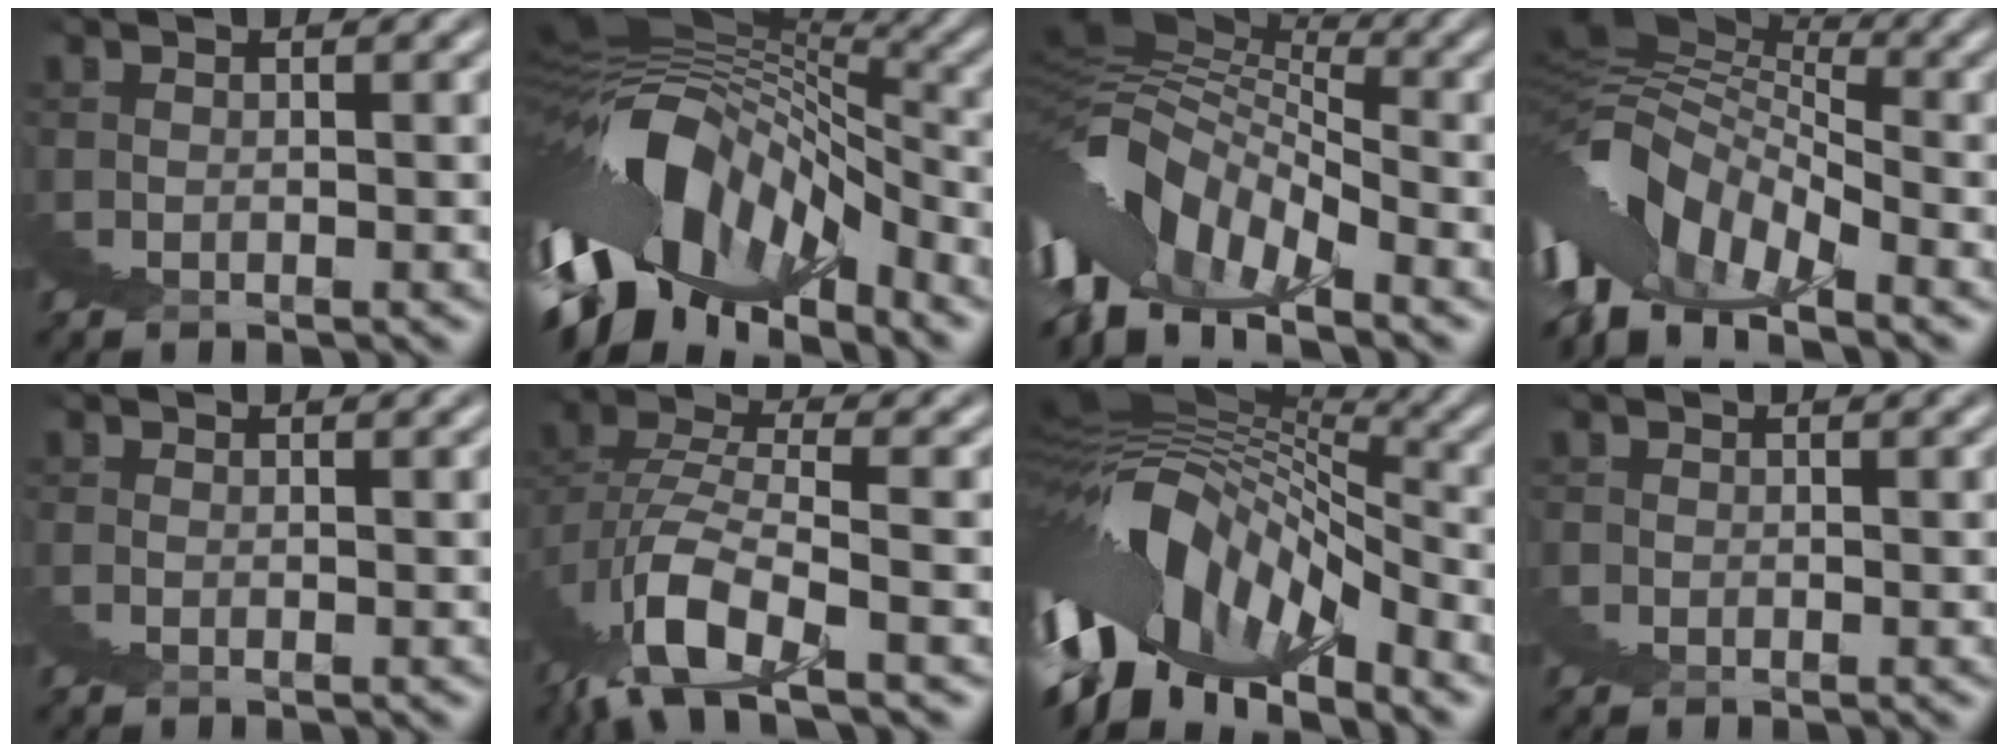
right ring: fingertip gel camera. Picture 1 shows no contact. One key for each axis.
{"total": 12.7, "fx": -1.2, "fy": 5.1, "fz": 11.5, "tx": -0.129, "ty": 0.026, "tz": -0.024}
{"total": 7.8, "fx": 1.8, "fy": 3.2, "fz": 6.8, "tx": -0.066, "ty": 0.028, "tz": 0.014}
{"total": 7.0, "fx": 1.8, "fy": 2.8, "fz": 6.2, "tx": -0.057, "ty": 0.027, "tz": 0.015}
{"total": 1.1, "fx": -0.5, "fy": -0.6, "fz": -0.8, "tx": 0.013, "ty": -0.001, "tz": -0.009}
{"total": 3.8, "fx": 0.2, "fy": 0.4, "fz": 3.7, "tx": -0.056, "ty": 0.020, "tz": -0.005}
{"total": 11.6, "fx": -0.3, "fy": 4.4, "fz": 10.7, "tx": -0.124, "ty": 0.029, "tz": -0.007}
{"total": 0.8, "fx": 0.1, "fy": 0.3, "fz": -0.8, "tx": 0.020, "ty": 0.004, "tz": -0.002}